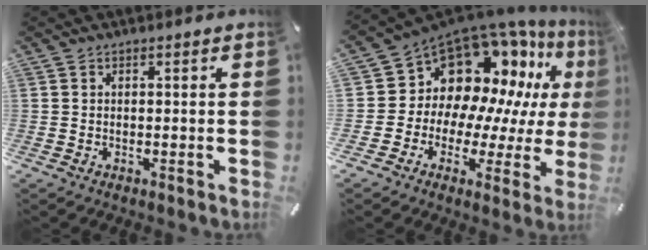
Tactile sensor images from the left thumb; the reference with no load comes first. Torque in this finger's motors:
{"motor_torque": [0.70, 1.05, 0.99, 0.57, 0.10]}